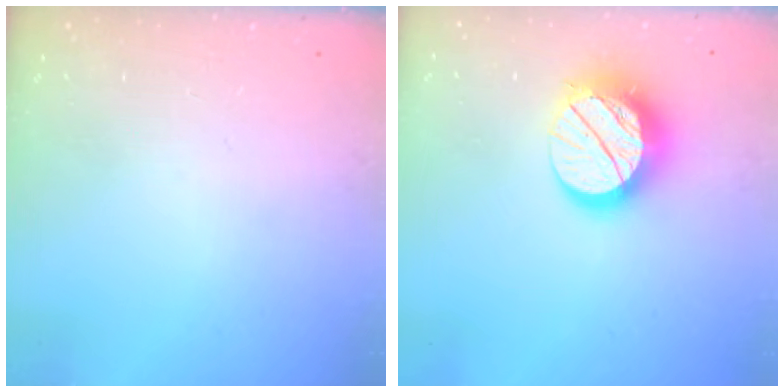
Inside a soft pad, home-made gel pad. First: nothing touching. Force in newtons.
{"total": 14.9, "press": 14.8, "slide": 0.9}